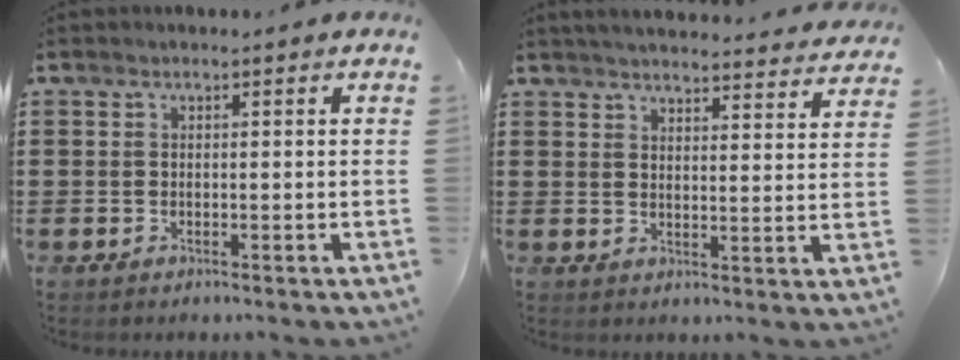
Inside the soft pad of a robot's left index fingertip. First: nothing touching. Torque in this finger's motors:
{"motor_torque": [1.06, -1.08, 1.05, 0.08]}